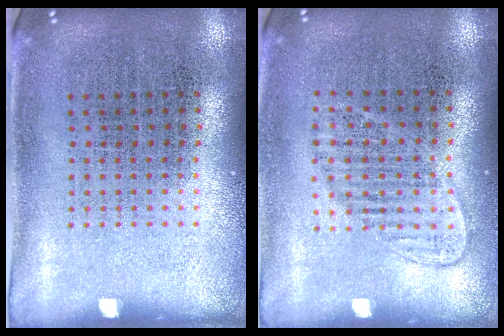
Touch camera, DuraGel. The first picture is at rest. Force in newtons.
{"total": 1.2, "press": 1.0, "slide": 0.6}